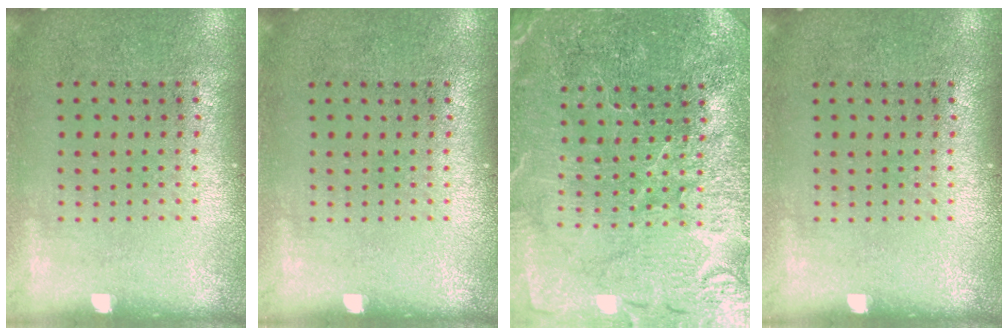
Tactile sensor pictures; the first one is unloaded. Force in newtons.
{"total": 0.0}
{"total": 4.1, "press": 4.0, "slide": 1.2}
{"total": 0.0}